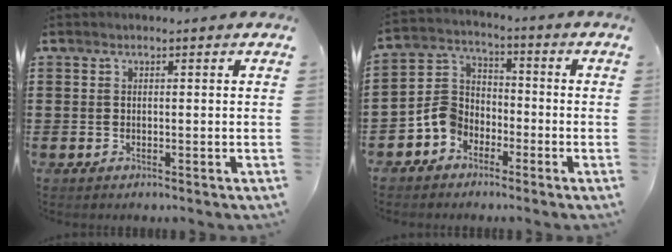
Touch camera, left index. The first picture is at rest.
{"total": 5.7, "force": [-3.2, 4.5, 1.5], "torque": [-0.057, 0.012, -0.069]}